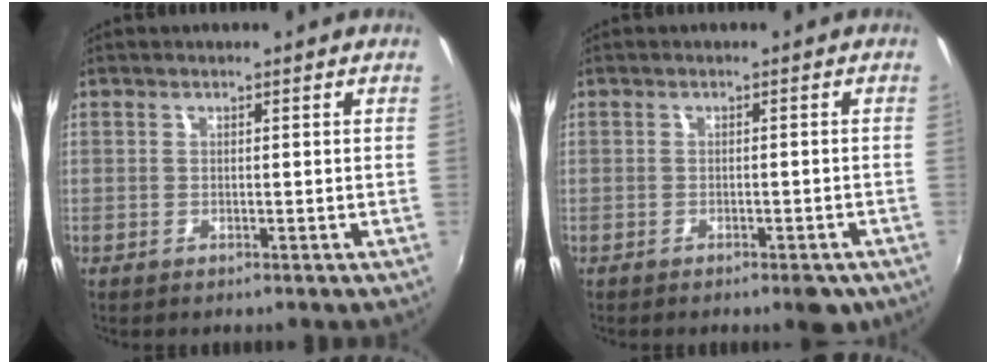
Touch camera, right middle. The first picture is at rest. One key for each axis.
{"total": 4.7, "fx": -3.4, "fy": 1.7, "fz": 2.7, "tx": -0.038, "ty": -0.001, "tz": -0.035}